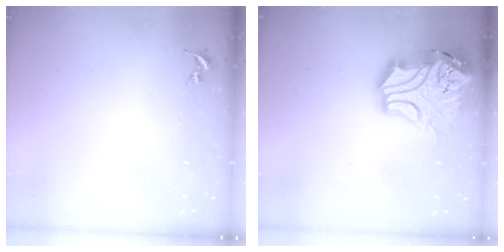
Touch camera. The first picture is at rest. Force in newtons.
{"total": 19.5, "press": 19.3, "slide": 2.9}